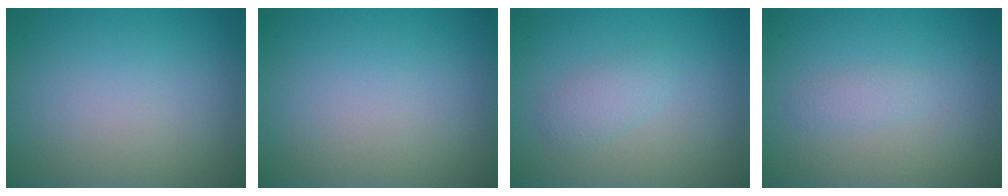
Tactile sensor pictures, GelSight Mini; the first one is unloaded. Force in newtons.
{"total": 0.0}
{"total": 1.8, "press": 1.8, "slide": 0.2}
{"total": 1.0, "press": 1.0, "slide": 0.0}